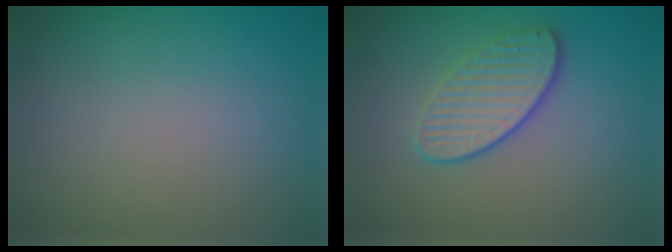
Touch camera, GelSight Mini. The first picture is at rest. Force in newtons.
{"total": 3.5, "press": 3.2, "slide": 1.3}